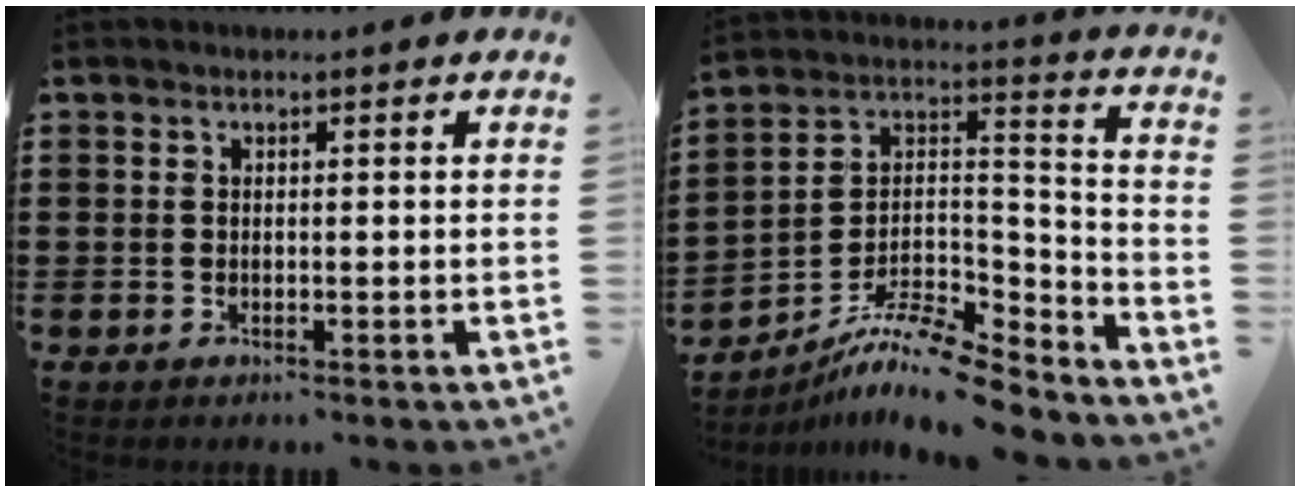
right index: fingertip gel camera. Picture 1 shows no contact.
{"total": 10.5, "force": [-9.1, 2.3, 4.8], "torque": [-0.094, 0.019, -0.182]}